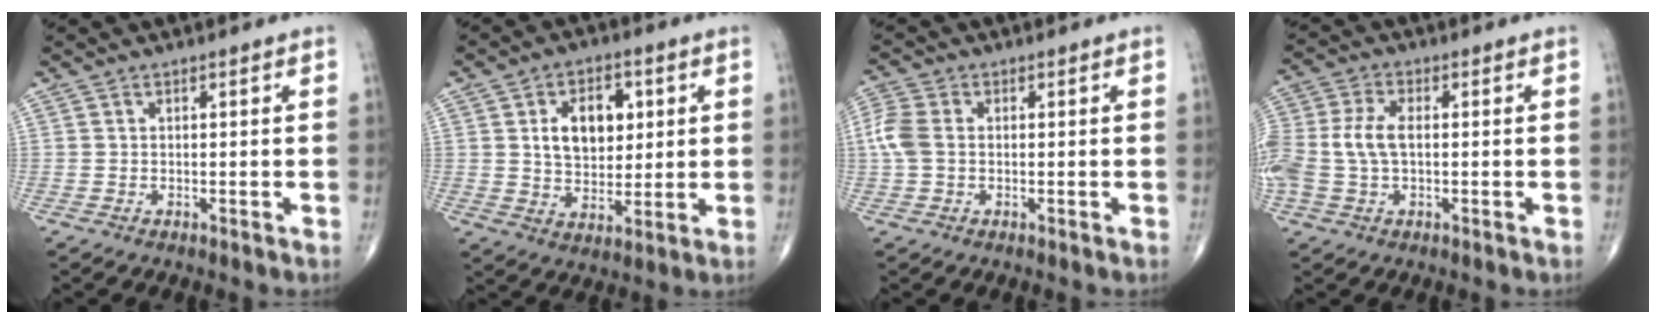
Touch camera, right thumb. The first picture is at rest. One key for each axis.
{"total": 10.7, "fx": 2.7, "fy": 7.0, "fz": 7.7, "tx": -0.087, "ty": -0.009, "tz": 0.049}
{"total": 5.1, "fx": 0.1, "fy": 3.6, "fz": 3.6, "tx": -0.104, "ty": 0.011, "tz": -0.005}
{"total": 9.6, "fx": 0.0, "fy": 5.7, "fz": 7.7, "tx": -0.196, "ty": 0.016, "tz": 0.000}